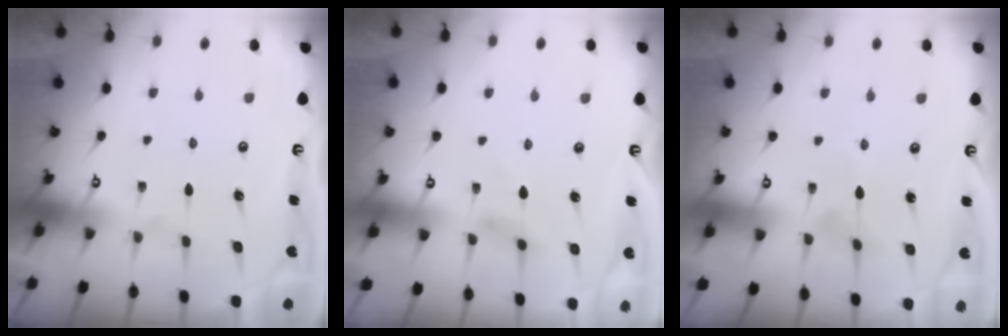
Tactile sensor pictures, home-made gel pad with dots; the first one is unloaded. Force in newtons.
{"total": 2.7, "press": 2.7, "slide": 0.4}
{"total": 0.8, "press": 0.8, "slide": 0.2}